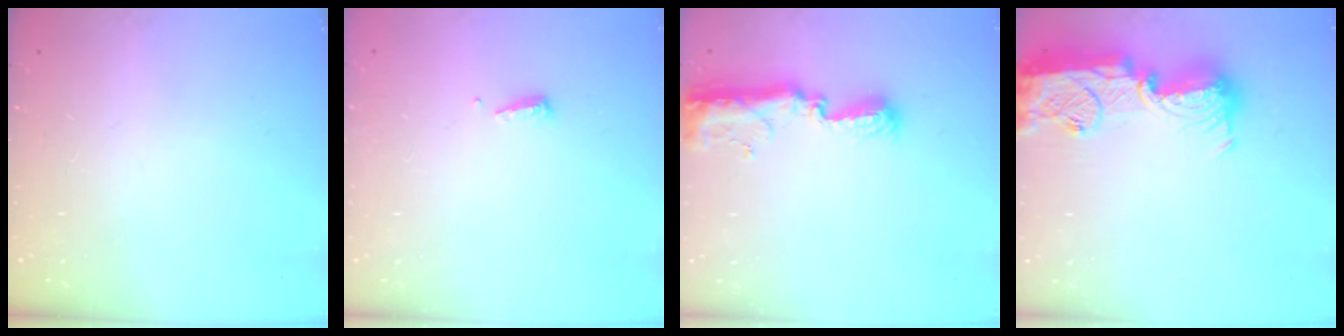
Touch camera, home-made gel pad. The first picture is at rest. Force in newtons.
{"total": 5.3, "press": 5.3, "slide": 0.5}
{"total": 12.7, "press": 11.4, "slide": 5.6}
{"total": 18.1, "press": 18.0, "slide": 1.2}